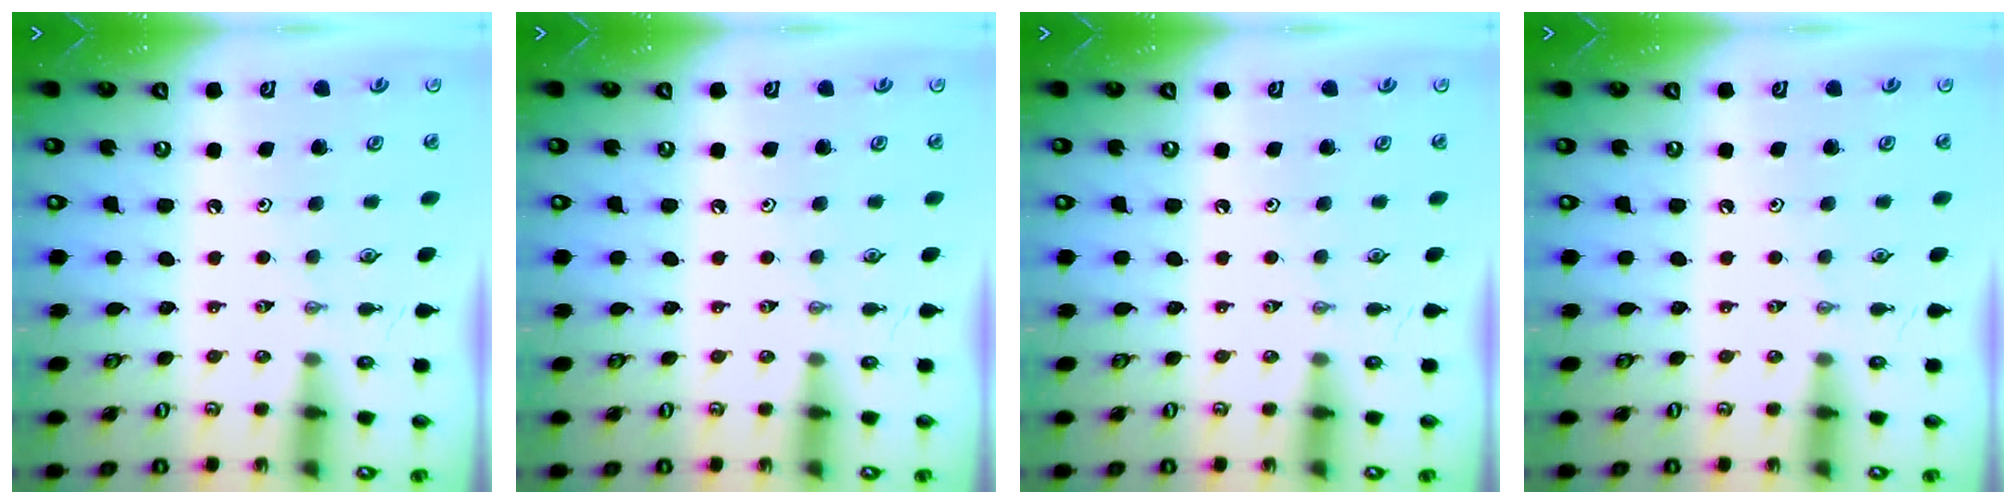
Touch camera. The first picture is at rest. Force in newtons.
{"total": 0.0}
{"total": 0.0}
{"total": 0.0}